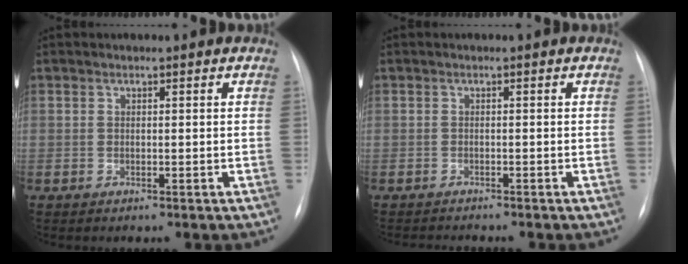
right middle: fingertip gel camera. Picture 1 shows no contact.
{"total": 2.1, "force": [-2.1, -0.3, 0.2], "torque": [-0.001, -0.009, -0.031]}